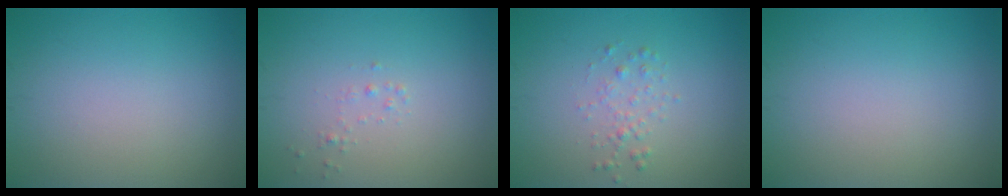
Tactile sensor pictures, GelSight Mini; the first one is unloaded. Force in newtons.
{"total": 0.6, "press": 0.6, "slide": 0.0}
{"total": 1.2, "press": 1.2, "slide": 0.0}
{"total": 0.0}